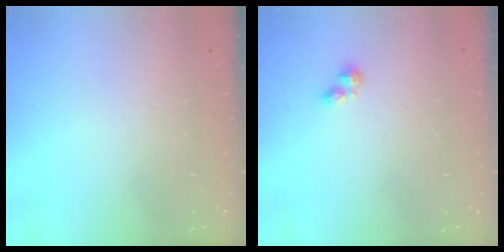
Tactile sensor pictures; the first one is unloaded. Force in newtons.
{"total": 3.0, "press": 2.9, "slide": 0.5}